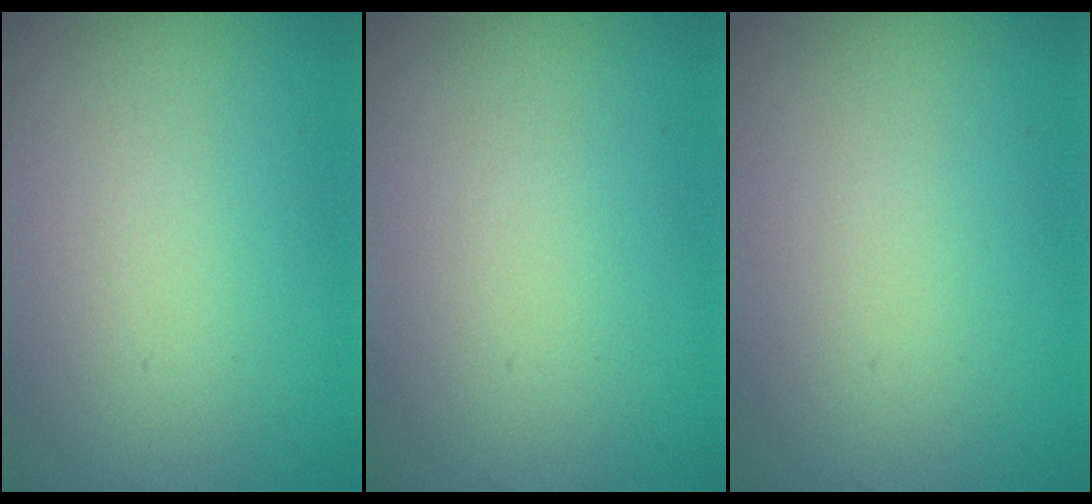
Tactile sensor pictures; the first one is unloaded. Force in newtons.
{"total": 0.0}
{"total": 0.0}